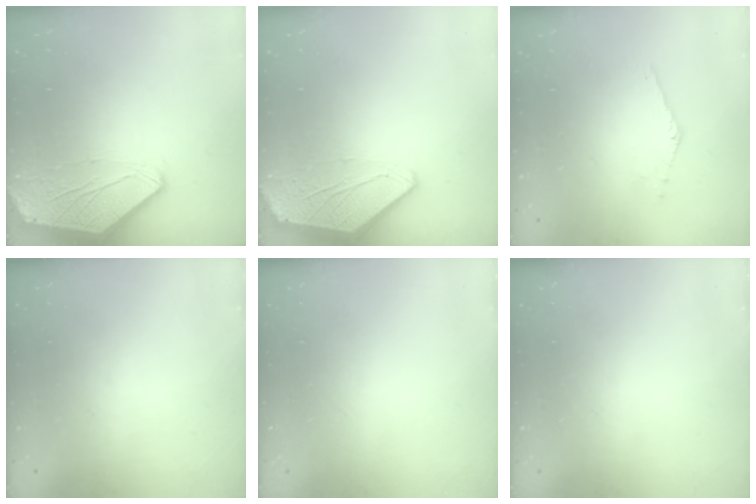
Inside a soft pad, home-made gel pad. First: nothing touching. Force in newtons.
{"total": 0.0}
{"total": 1.5, "press": 1.5, "slide": 0.0}
{"total": 0.0}
{"total": 0.0}
{"total": 0.0}